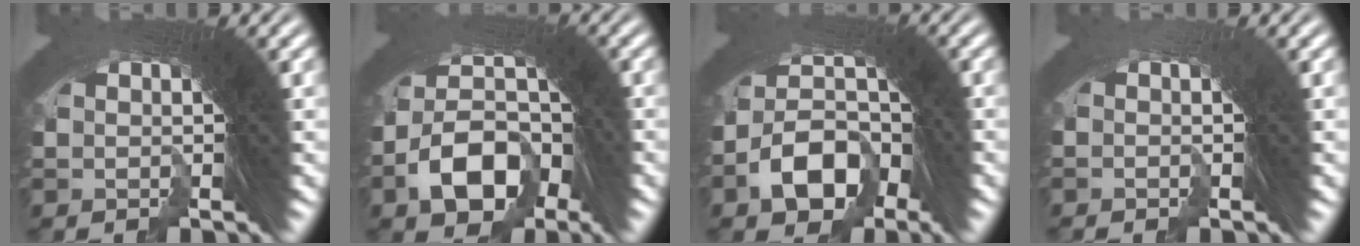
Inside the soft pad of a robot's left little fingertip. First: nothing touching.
{"total": 8.2, "force": [-3.2, 5.9, 4.7], "torque": [-0.078, -0.015, -0.061]}
{"total": 7.3, "force": [-3.2, 5.3, 3.8], "torque": [-0.069, -0.014, -0.061]}
{"total": 2.8, "force": [-1.7, -1.3, -1.8], "torque": [0.026, -0.010, -0.024]}